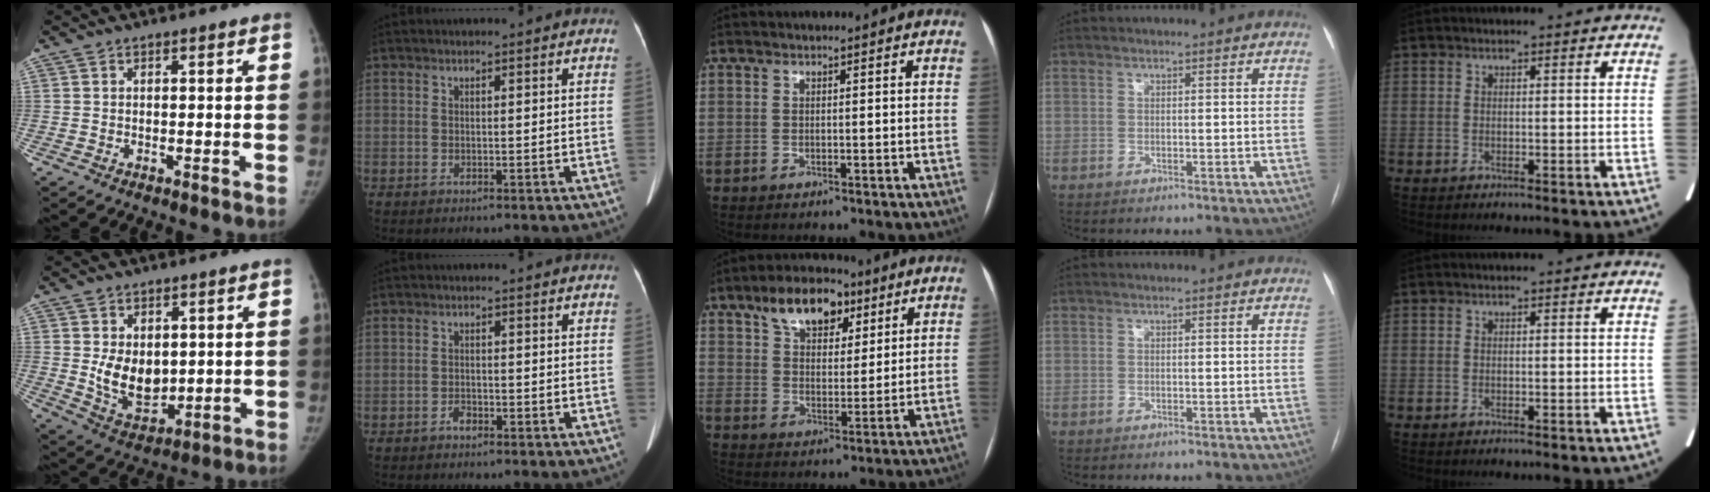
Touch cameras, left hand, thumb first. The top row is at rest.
{"thumb": {"total": 9.6, "force": [1.2, 6.4, 7.0], "torque": [-0.085, -0.025, 0.043]}, "index": {"total": 1.3, "force": [-1.0, 0.7, 0.5], "torque": [-0.008, 0.002, -0.015]}, "middle": {"total": 10.4, "force": [6.0, 5.6, 6.3], "torque": [-0.106, 0.024, 0.103]}}